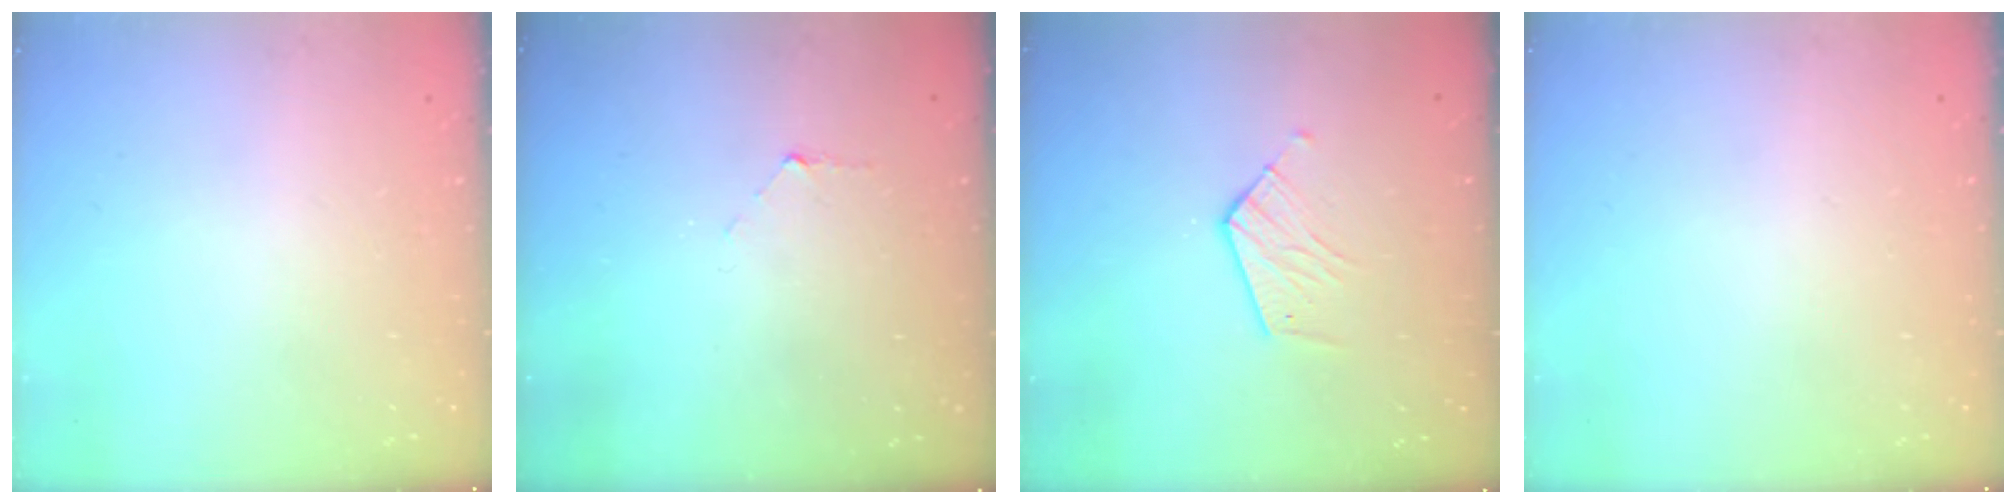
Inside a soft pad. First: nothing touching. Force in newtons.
{"total": 3.6, "press": 3.6, "slide": 0.3}
{"total": 6.9, "press": 6.9, "slide": 0.2}
{"total": 0.0}